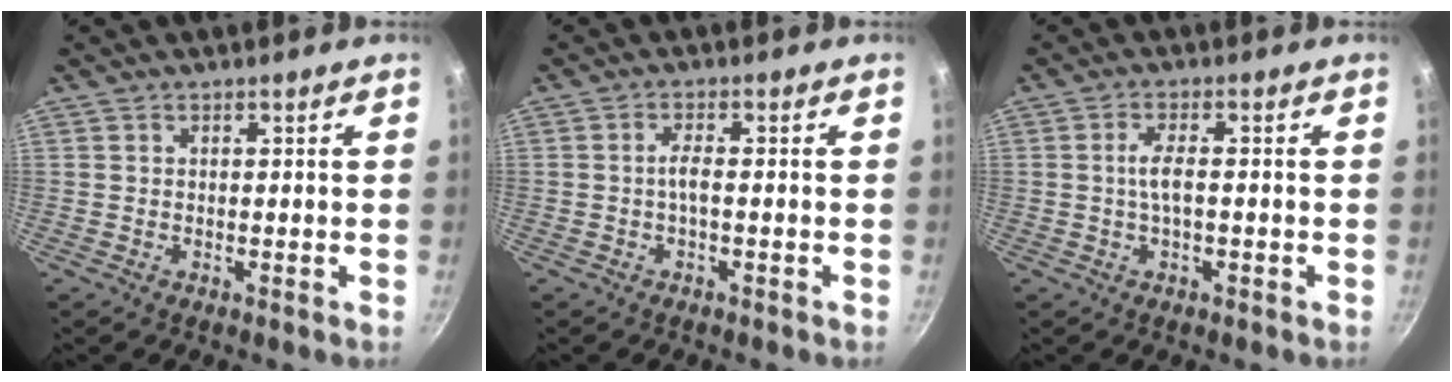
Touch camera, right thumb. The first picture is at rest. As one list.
[{"total": 2.2, "force": [-0.6, 0.5, 2.1], "torque": [-0.052, 0.010, -0.015]}, {"total": 3.8, "force": [-0.4, 1.3, 3.5], "torque": [-0.072, 0.008, -0.013]}]